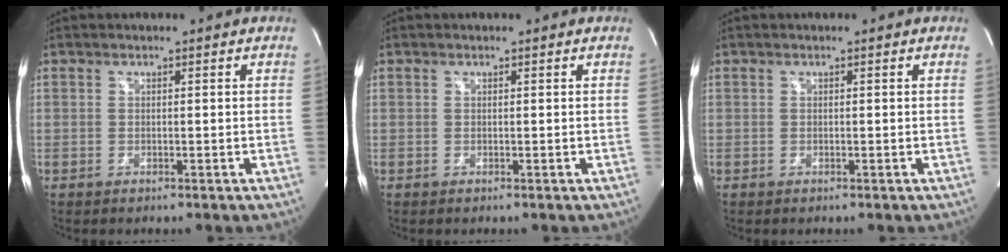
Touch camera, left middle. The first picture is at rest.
{"total": 1.5, "force": [-0.5, -1.3, -0.6], "torque": [0.007, -0.009, -0.006]}
{"total": 0.0}